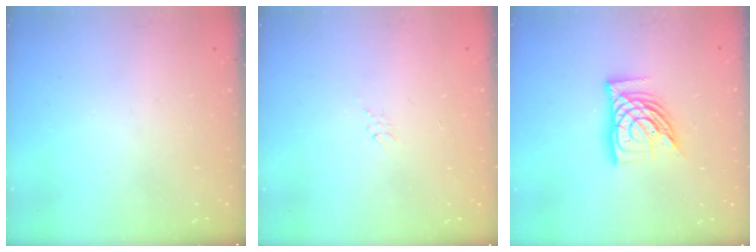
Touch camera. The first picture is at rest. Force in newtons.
{"total": 3.8, "press": 3.7, "slide": 0.6}
{"total": 12.7, "press": 12.6, "slide": 1.5}